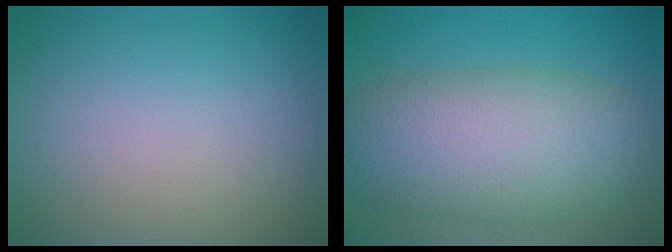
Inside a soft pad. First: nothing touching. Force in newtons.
{"total": 9.6, "press": 9.6, "slide": 0.5}